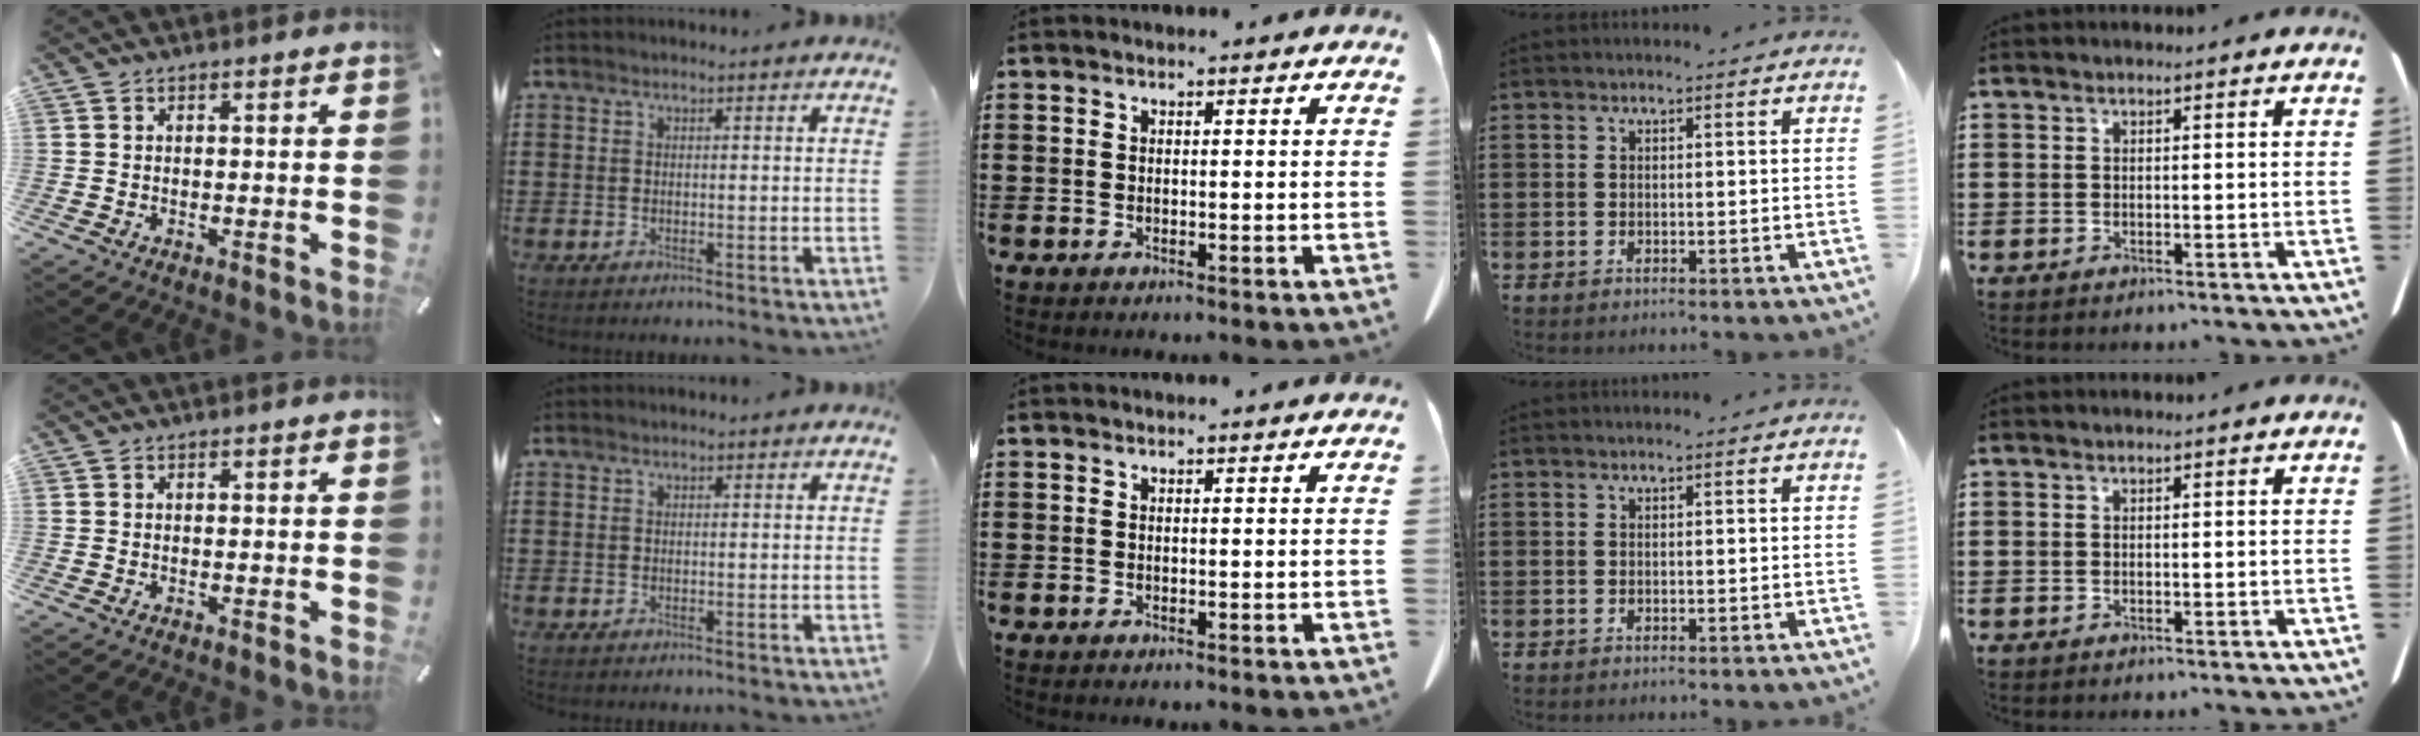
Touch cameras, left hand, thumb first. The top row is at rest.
{}